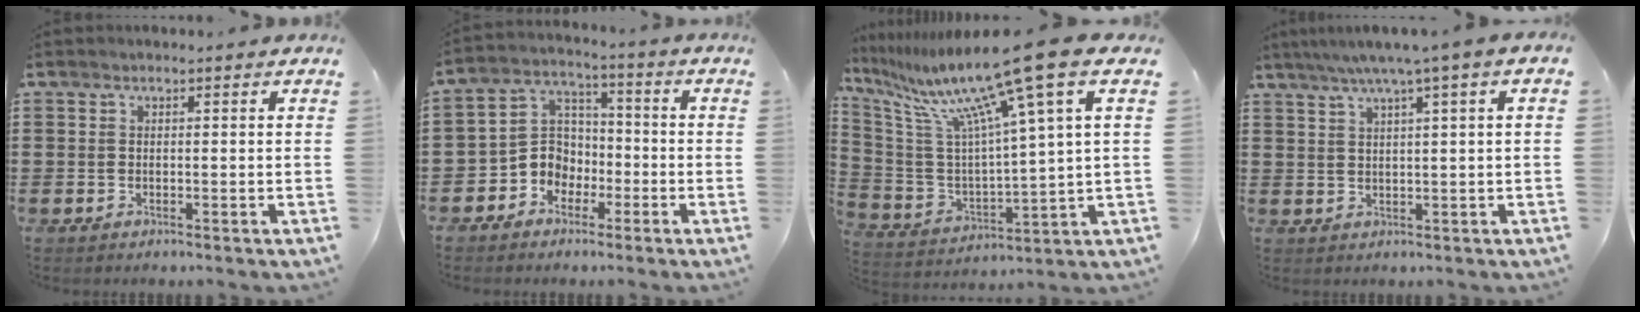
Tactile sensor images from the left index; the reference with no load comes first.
{"total": 6.2, "force": [-2.7, 5.4, 1.3], "torque": [-0.061, 0.003, -0.061]}
{"total": 15.9, "force": [10.4, 0.1, 12.1], "torque": [-0.263, -0.065, 0.158]}
{"total": 3.6, "force": [1.7, -0.5, 3.1], "torque": [-0.064, -0.003, 0.025]}